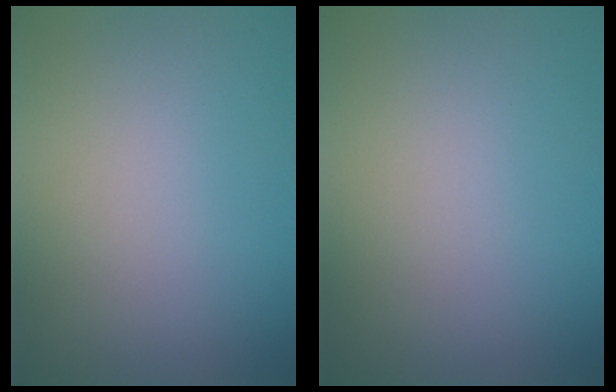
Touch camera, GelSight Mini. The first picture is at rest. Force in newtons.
{"total": 0.0}